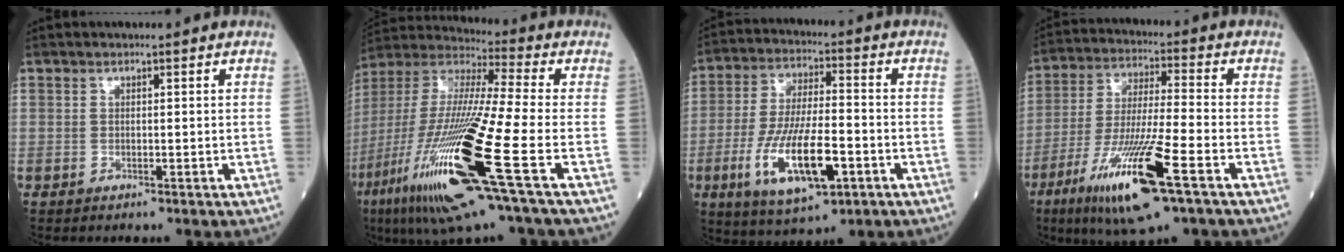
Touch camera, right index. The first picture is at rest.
{"total": 25.1, "force": [-9.3, 1.0, 23.2], "torque": [-0.486, -0.057, -0.177]}
{"total": 14.2, "force": [-4.9, 3.9, 12.8], "torque": [-0.252, -0.015, -0.081]}
{"total": 16.2, "force": [-7.8, 1.0, 14.1], "torque": [-0.290, -0.036, -0.139]}